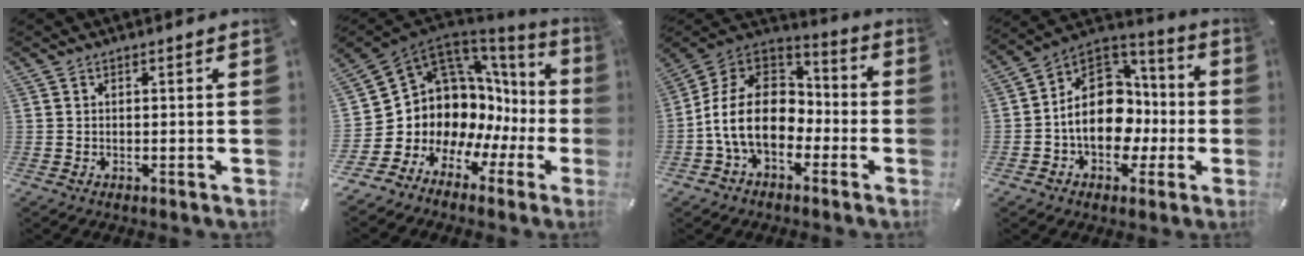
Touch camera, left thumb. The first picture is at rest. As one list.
[{"total": 11.1, "force": [2.6, 9.8, 4.6], "torque": [-0.097, -0.077, 0.068]}, {"total": 15.5, "force": [-4.3, 11.4, 9.7], "torque": [-0.218, 0.027, -0.079]}, {"total": 16.1, "force": [-1.9, 12.5, 10.0], "torque": [-0.184, 0.002, -0.032]}]